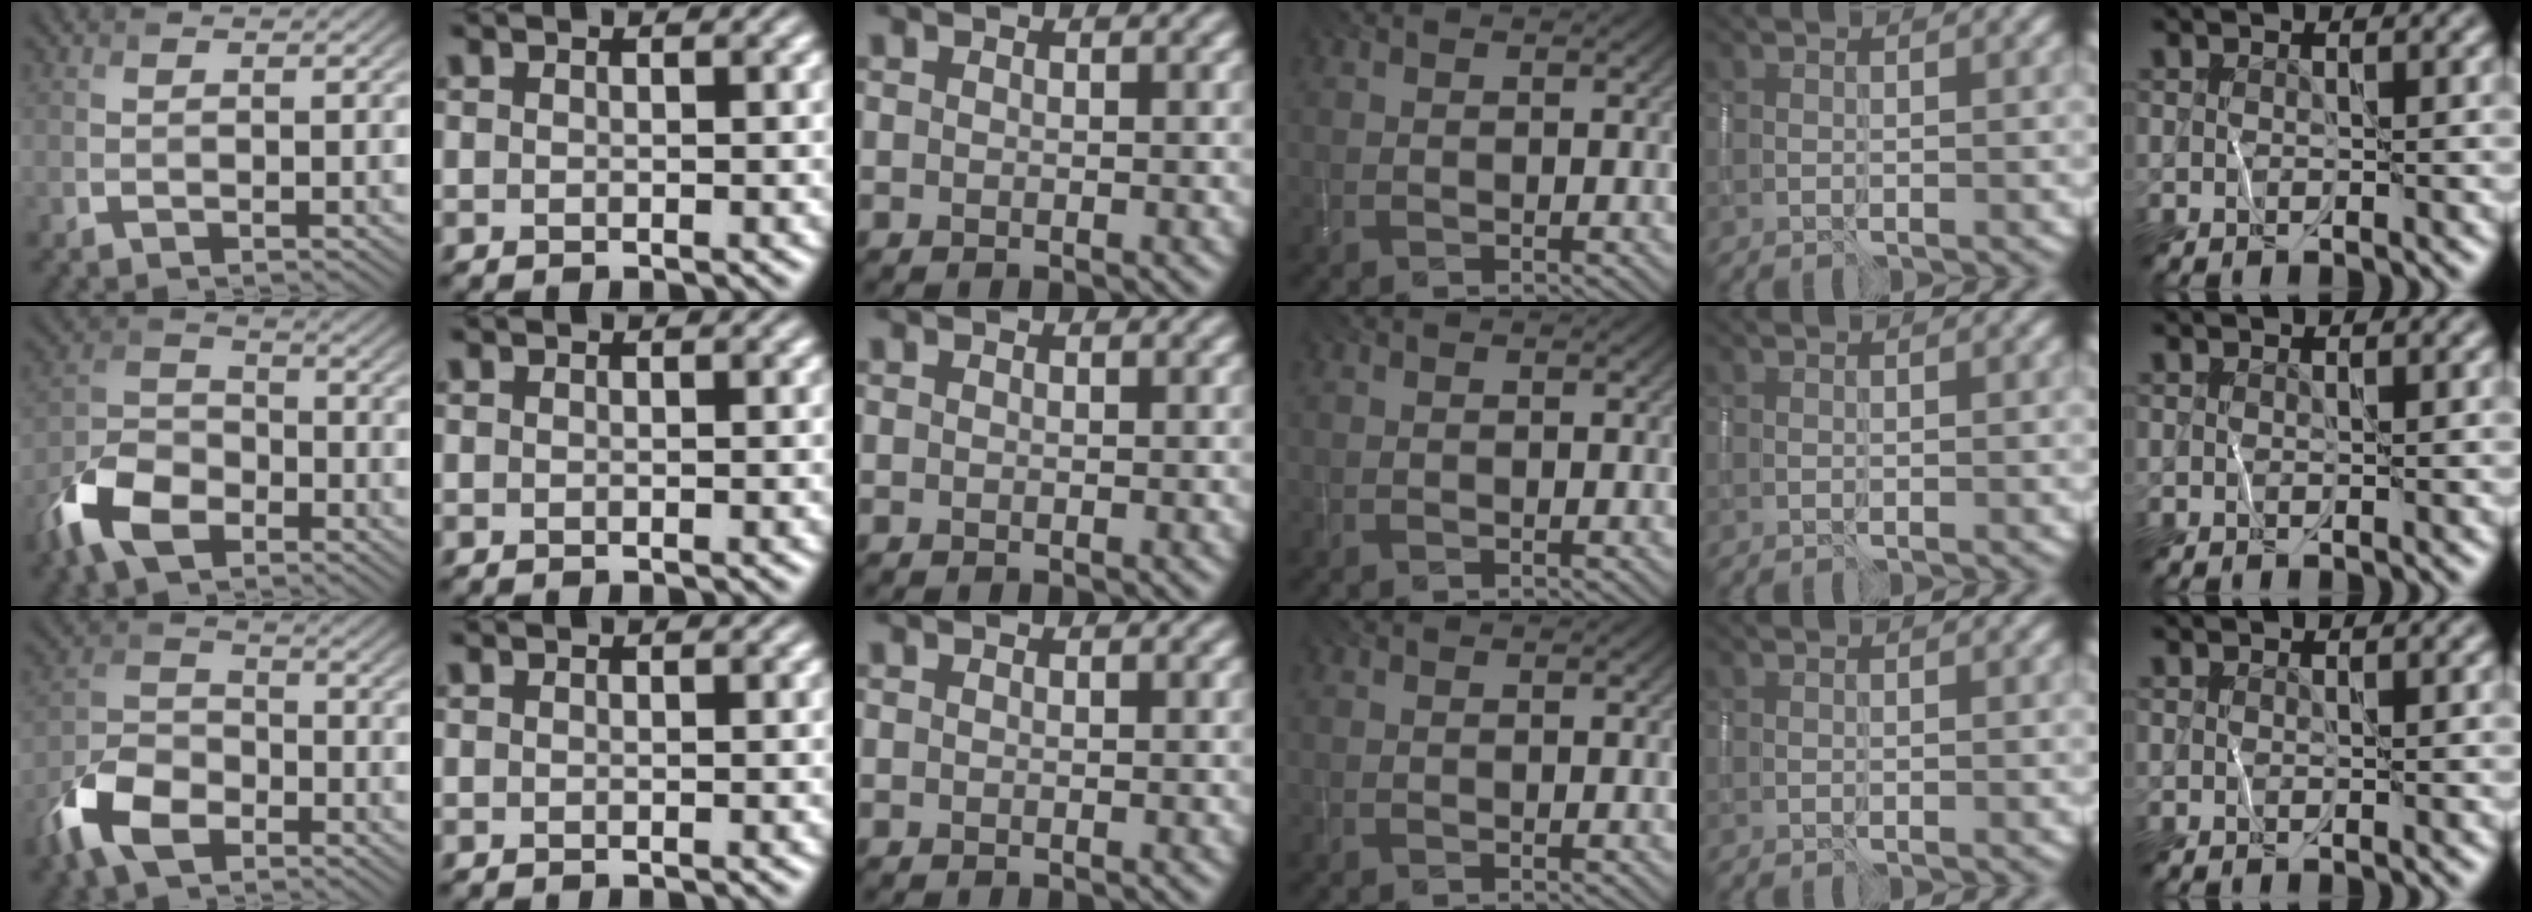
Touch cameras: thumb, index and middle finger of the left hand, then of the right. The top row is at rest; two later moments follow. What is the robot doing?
{"motion": "wipe", "object": "whiteboard"}